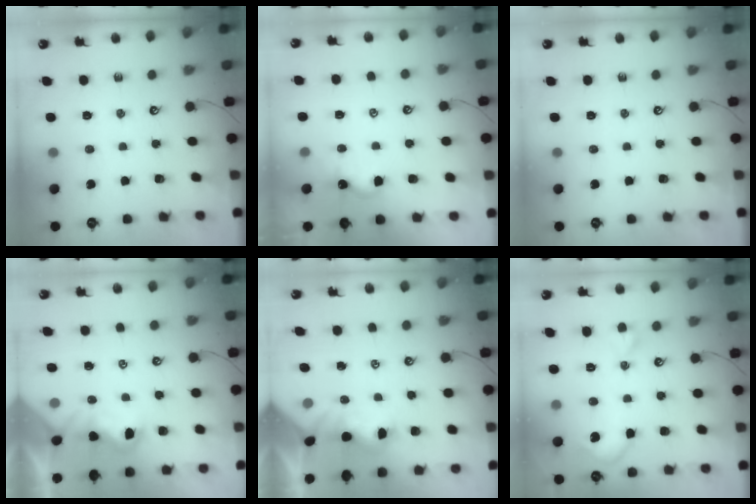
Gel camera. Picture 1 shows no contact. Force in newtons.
{"total": 0.9, "press": 0.8, "slide": 0.3}
{"total": 0.0}
{"total": 0.5, "press": 0.3, "slide": 0.4}
{"total": 1.5, "press": 1.3, "slide": 0.8}
{"total": 4.7, "press": 4.7, "slide": 0.8}